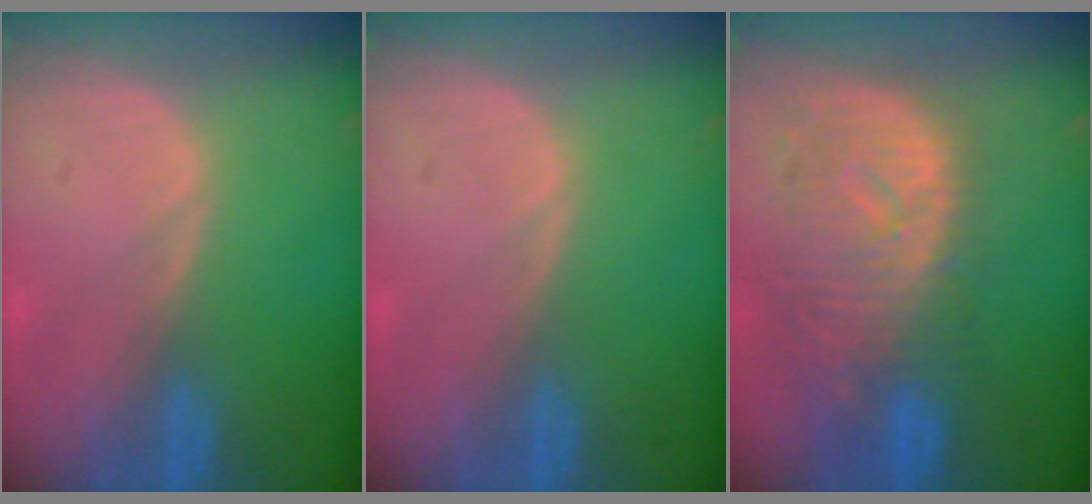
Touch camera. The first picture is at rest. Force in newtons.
{"total": 0.0}
{"total": 11.0, "press": 9.8, "slide": 5.1}